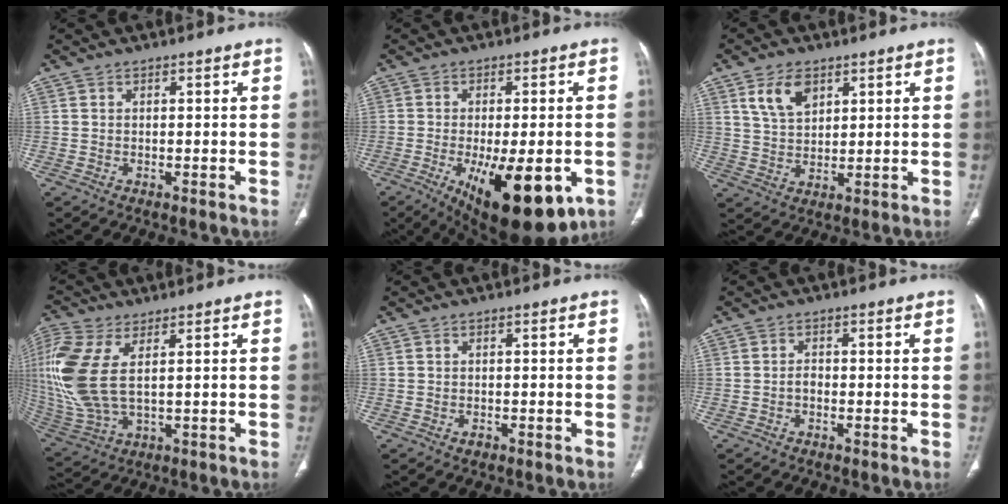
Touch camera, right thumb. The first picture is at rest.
{"total": 18.2, "force": [-6.9, 7.2, 15.2], "torque": [-0.195, -0.013, -0.083]}
{"total": 7.0, "force": [3.6, 4.1, 4.3], "torque": [-0.066, -0.018, 0.073]}
{"total": 16.4, "force": [3.6, 7.9, 13.9], "torque": [-0.354, -0.007, 0.081]}
{"total": 0.8, "force": [-0.5, 0.5, 0.3], "torque": [-0.003, 0.002, -0.007]}
{"total": 1.2, "force": [-0.5, 0.7, 0.8], "torque": [-0.009, 0.003, -0.012]}